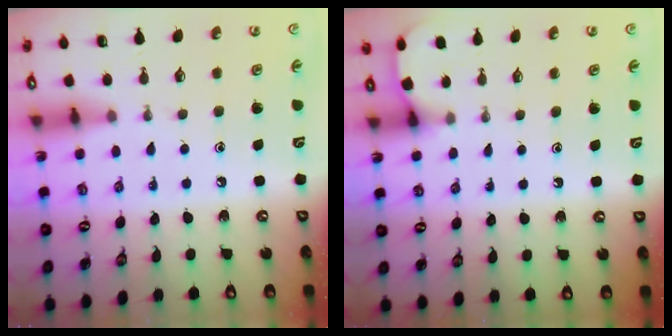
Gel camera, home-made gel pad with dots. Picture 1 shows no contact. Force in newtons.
{"total": 2.6, "press": 2.6, "slide": 0.2}